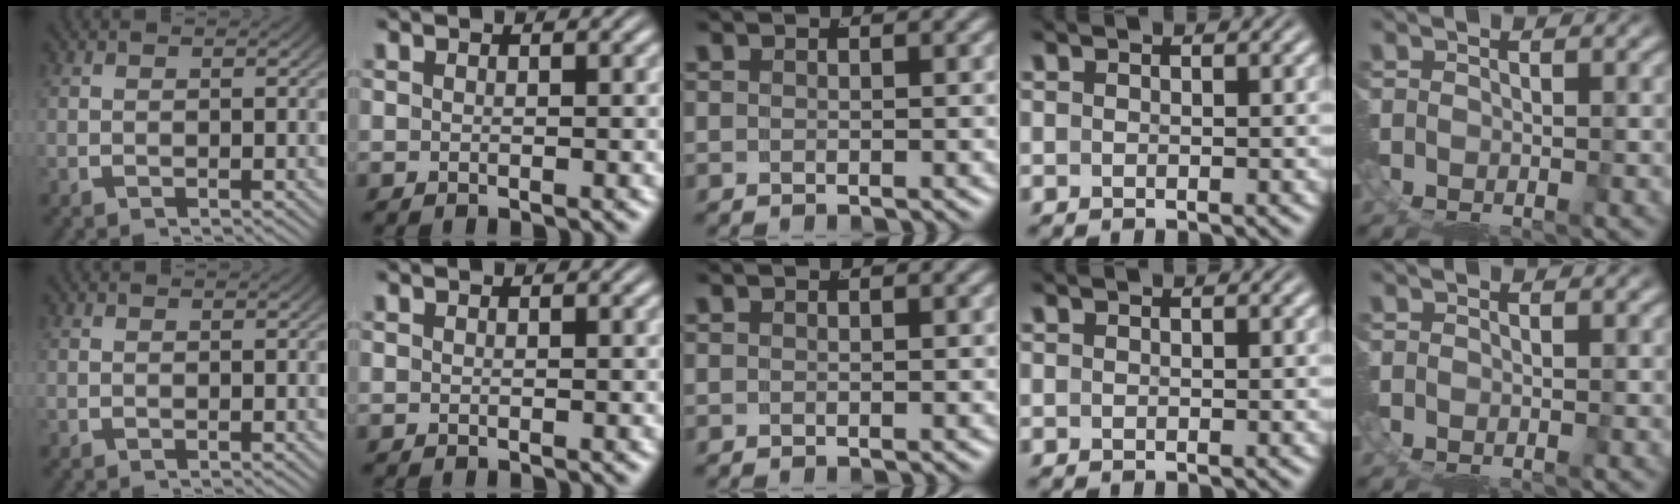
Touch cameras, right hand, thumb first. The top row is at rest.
{}